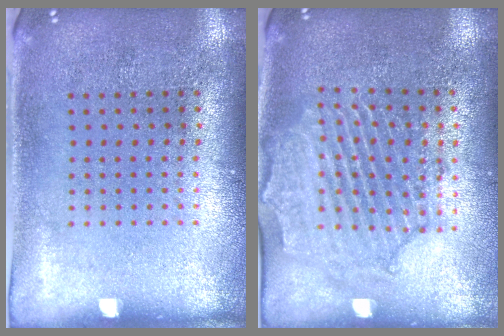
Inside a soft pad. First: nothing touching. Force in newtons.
{"total": 2.1, "press": 2.0, "slide": 0.6}